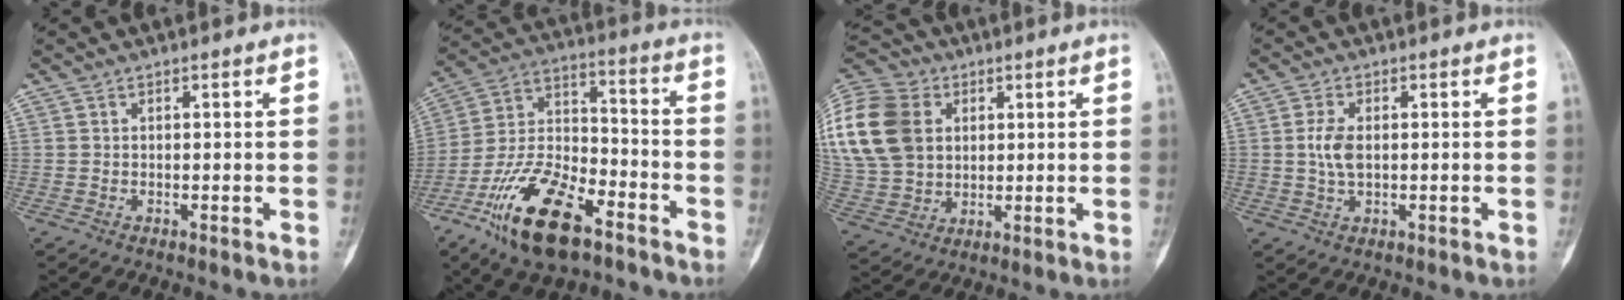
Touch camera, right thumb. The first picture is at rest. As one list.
[{"total": 19.2, "force": [-11.1, 8.5, 13.1], "torque": [-0.237, 0.066, -0.201]}, {"total": 22.8, "force": [5.7, 17.6, 13.4], "torque": [-0.309, 0.030, 0.113]}, {"total": 4.1, "force": [0.2, 2.2, 3.5], "torque": [-0.081, 0.002, 0.001]}]